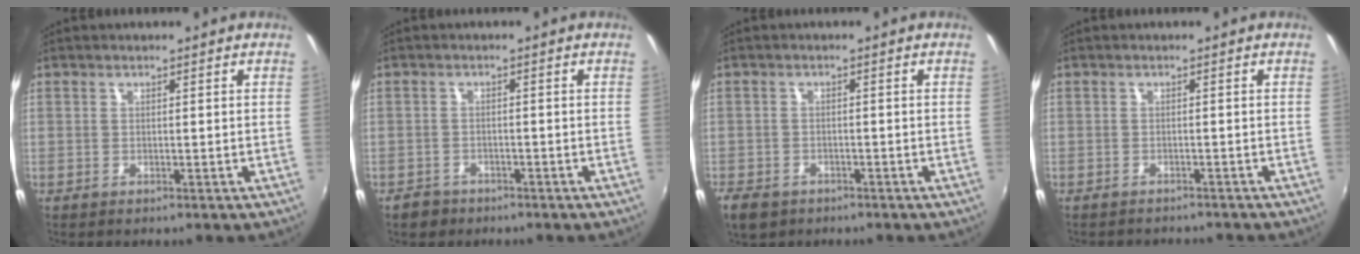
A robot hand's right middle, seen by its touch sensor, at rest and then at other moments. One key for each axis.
{"total": 3.1, "fx": -2.3, "fy": 2.1, "fz": 0.6, "tx": -0.023, "ty": 0.002, "tz": -0.036}
{"total": 5.6, "fx": -3.8, "fy": 3.5, "fz": 2.3, "tx": -0.066, "ty": -0.012, "tz": -0.065}
{"total": 3.6, "fx": -3.4, "fy": 1.0, "fz": 0.8, "tx": -0.025, "ty": -0.006, "tz": -0.047}